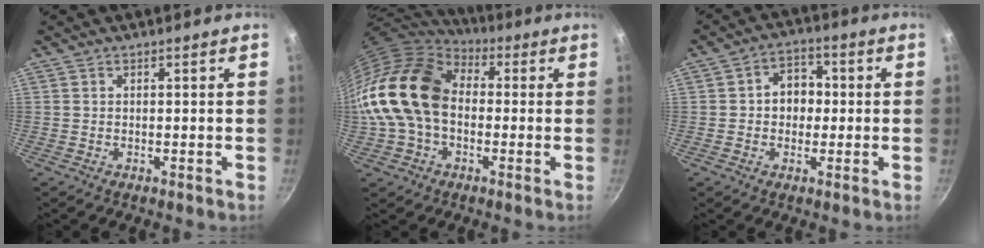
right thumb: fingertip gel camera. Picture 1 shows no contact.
{"total": 20.0, "force": [0.1, 14.3, 13.9], "torque": [-0.256, 0.042, -0.010]}
{"total": 6.7, "force": [0.0, 5.4, 3.9], "torque": [-0.014, 0.015, -0.006]}